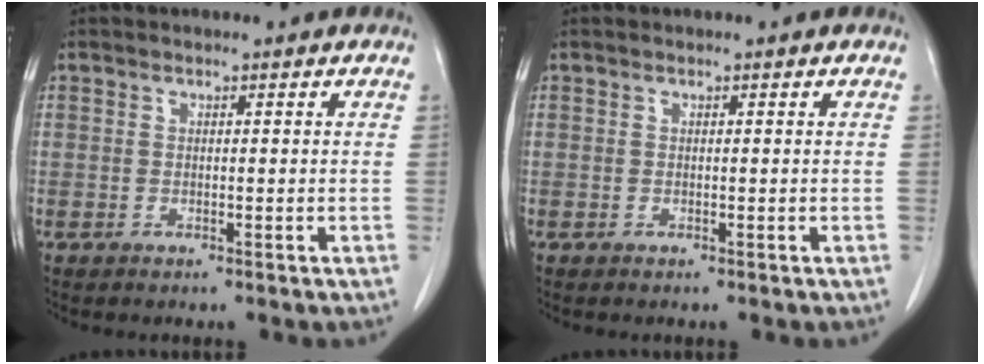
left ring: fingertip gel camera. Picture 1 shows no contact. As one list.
[{"total": 0.0}]